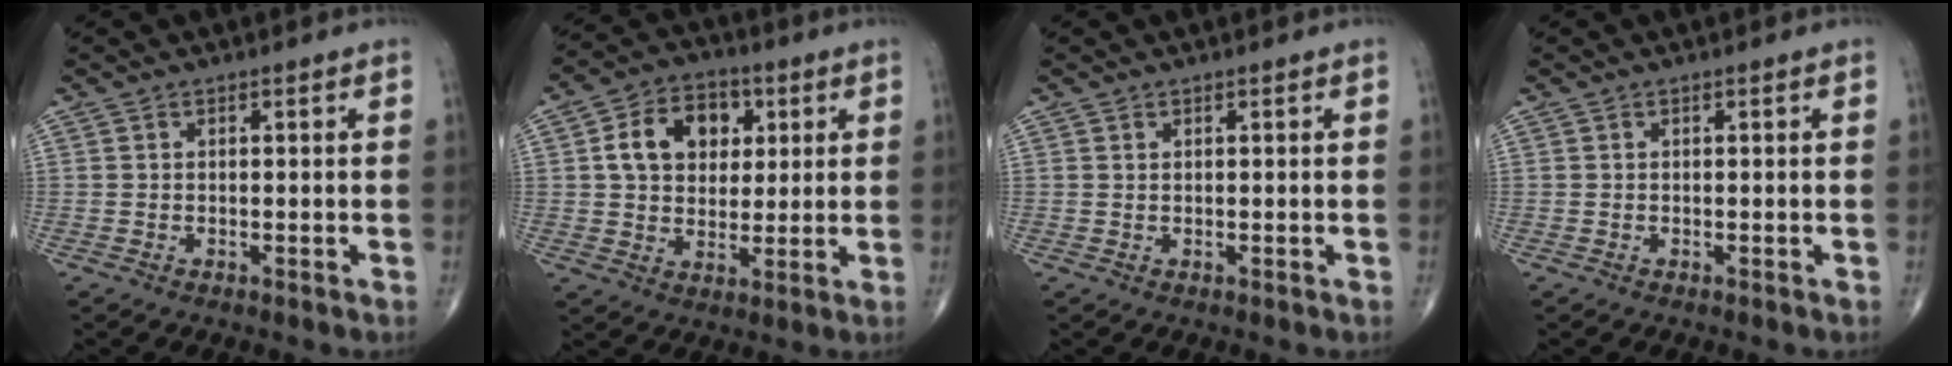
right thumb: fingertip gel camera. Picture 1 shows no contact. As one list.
[{"total": 12.0, "force": [3.1, 8.8, 7.5], "torque": [-0.091, 0.002, 0.049]}, {"total": 0.0}, {"total": 0.0}]